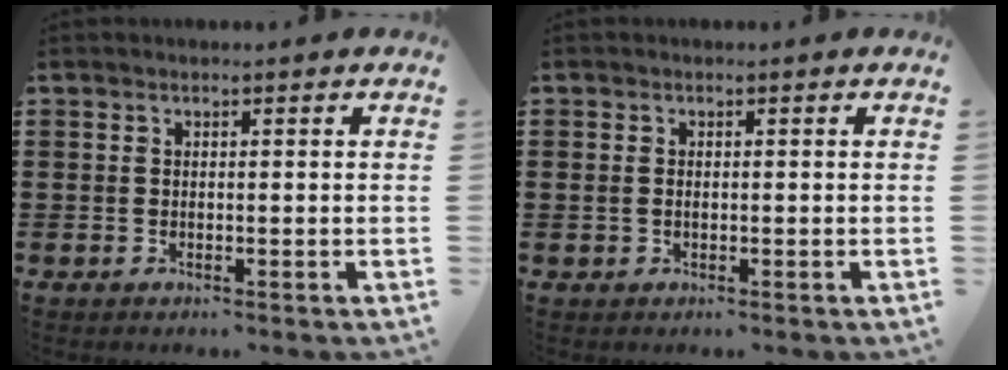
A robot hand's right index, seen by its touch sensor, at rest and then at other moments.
{"total": 0.9, "force": [-0.1, 0.6, 0.7], "torque": [-0.016, 0.004, -0.003]}